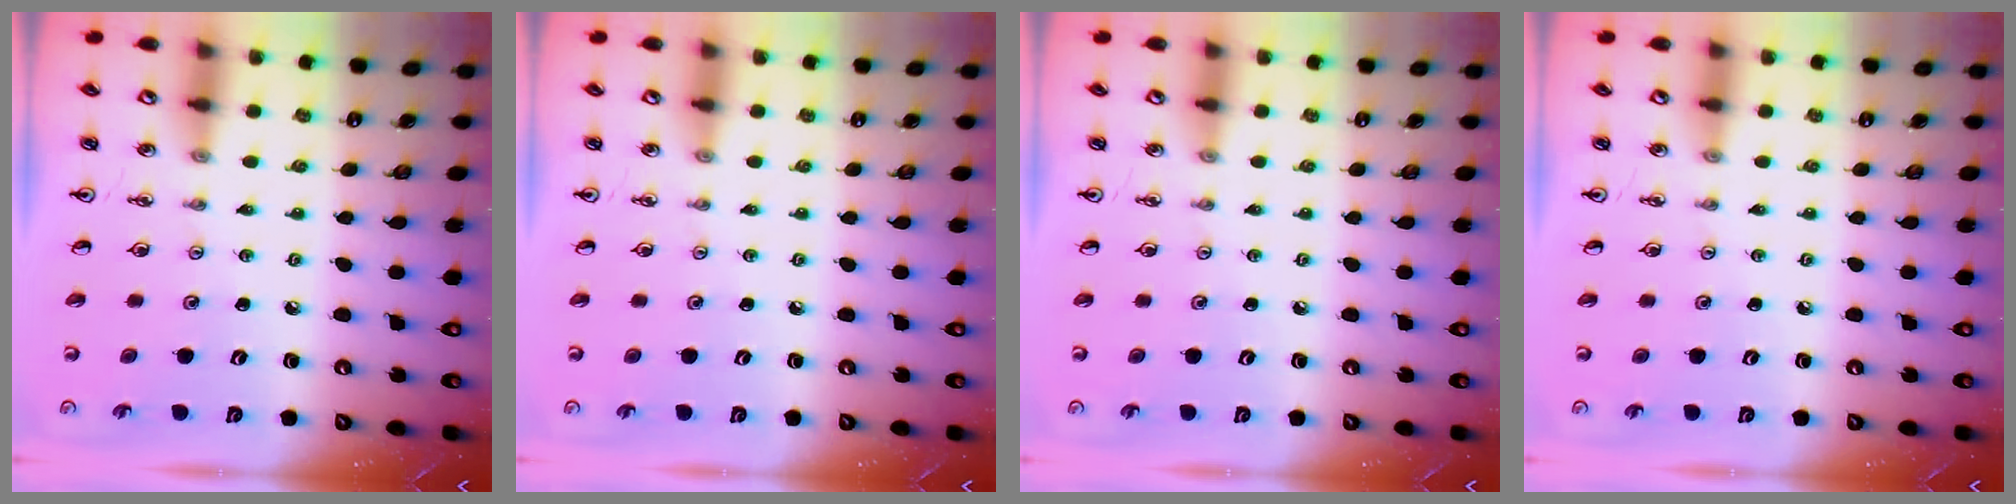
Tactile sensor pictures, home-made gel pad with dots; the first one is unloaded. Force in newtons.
{"total": 0.0}
{"total": 0.0}
{"total": 0.0}